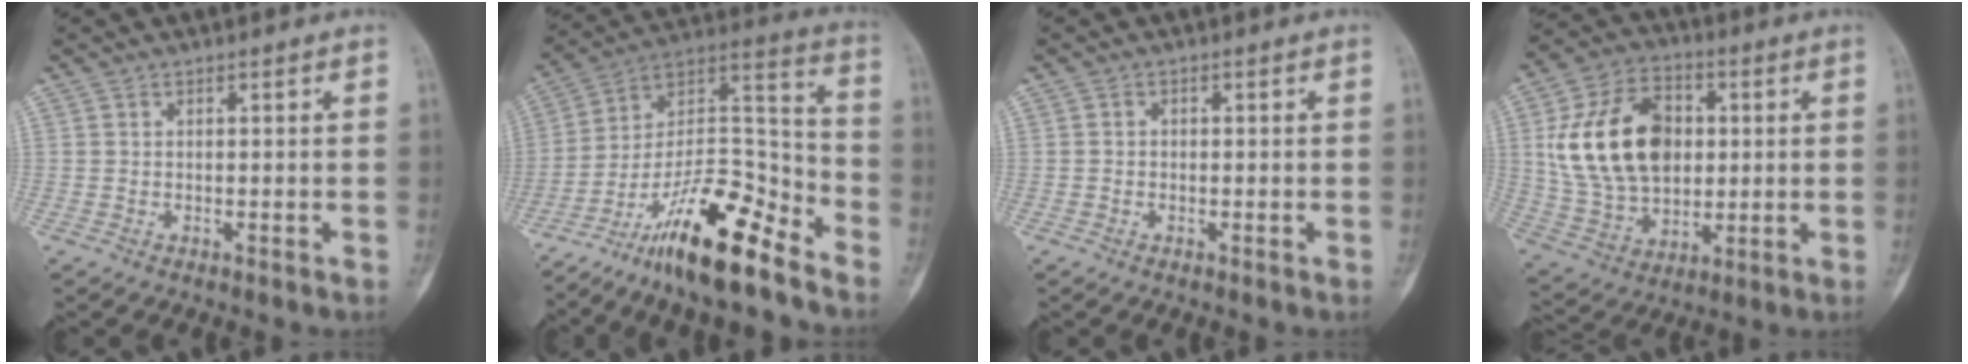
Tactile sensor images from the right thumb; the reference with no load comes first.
{"total": 20.4, "force": [-14.2, 5.4, 13.6], "torque": [-0.222, 0.103, -0.245]}
{"total": 0.5, "force": [-0.2, 0.5, 0.1], "torque": [0.005, 0.003, -0.008]}
{"total": 20.5, "force": [3.1, 14.1, 14.6], "torque": [-0.243, 0.007, 0.065]}